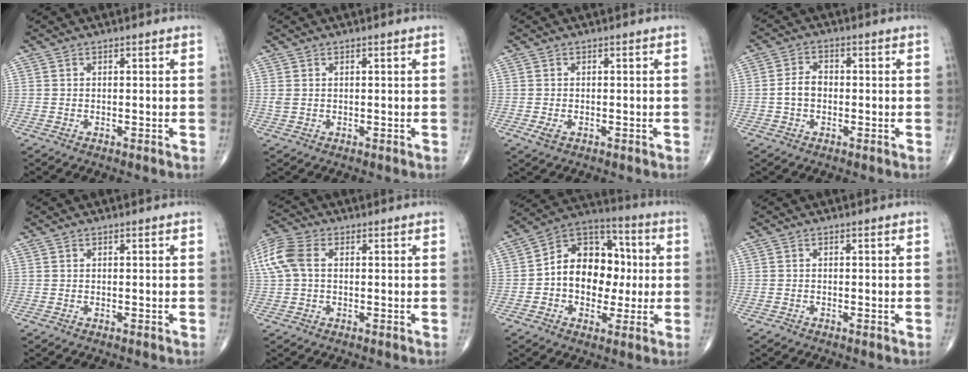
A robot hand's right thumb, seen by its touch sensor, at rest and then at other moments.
{"total": 1.2, "force": [0.2, 0.9, 0.8], "torque": [-0.024, 0.004, 0.008]}
{"total": 1.7, "force": [-0.6, 1.0, 1.3], "torque": [-0.027, -0.002, -0.010]}
{"total": 3.9, "force": [-0.6, 2.8, 2.6], "torque": [-0.047, 0.015, -0.017]}
{"total": 0.0}
{"total": 9.5, "force": [1.6, 6.3, 7.0], "torque": [-0.180, 0.027, 0.030]}
{"total": 16.0, "force": [0.1, 11.7, 11.0], "torque": [-0.120, 0.033, -0.007]}
{"total": 0.6, "force": [-0.4, 0.3, 0.4], "torque": [-0.006, -0.001, -0.008]}